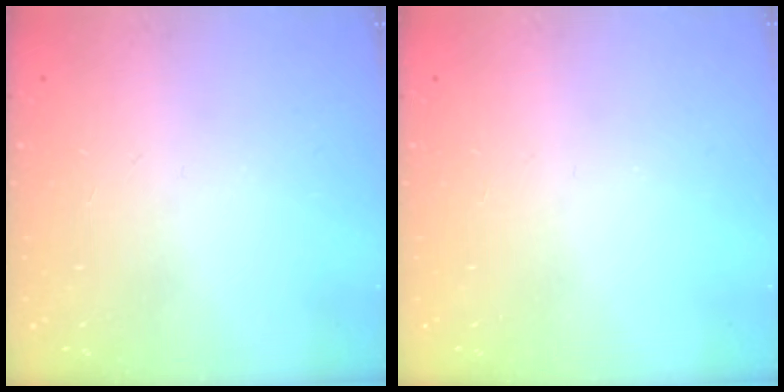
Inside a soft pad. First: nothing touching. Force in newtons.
{"total": 0.0}